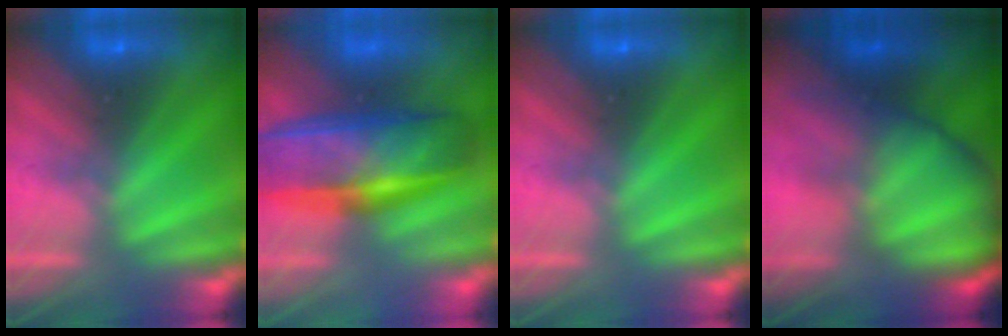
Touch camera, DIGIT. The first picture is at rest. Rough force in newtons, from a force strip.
{"total": 9.4}
{"total": 0.0}
{"total": 7.6}